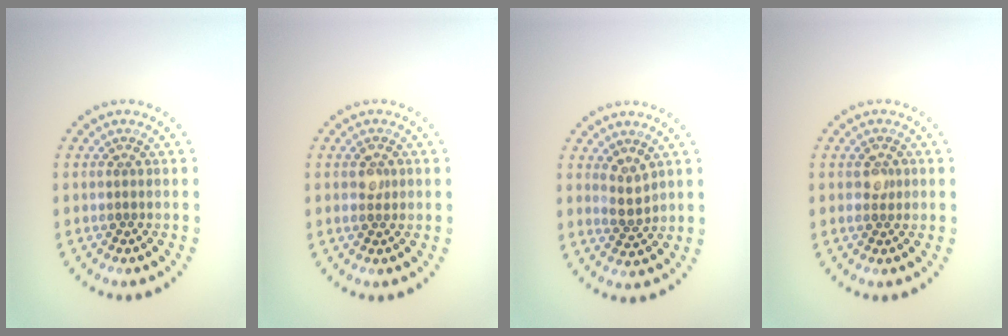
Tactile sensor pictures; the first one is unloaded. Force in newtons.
{"total": 1.4, "press": 1.4, "slide": 0.1}
{"total": 2.1, "press": 1.9, "slide": 1.0}
{"total": 1.3, "press": 1.3, "slide": 0.0}